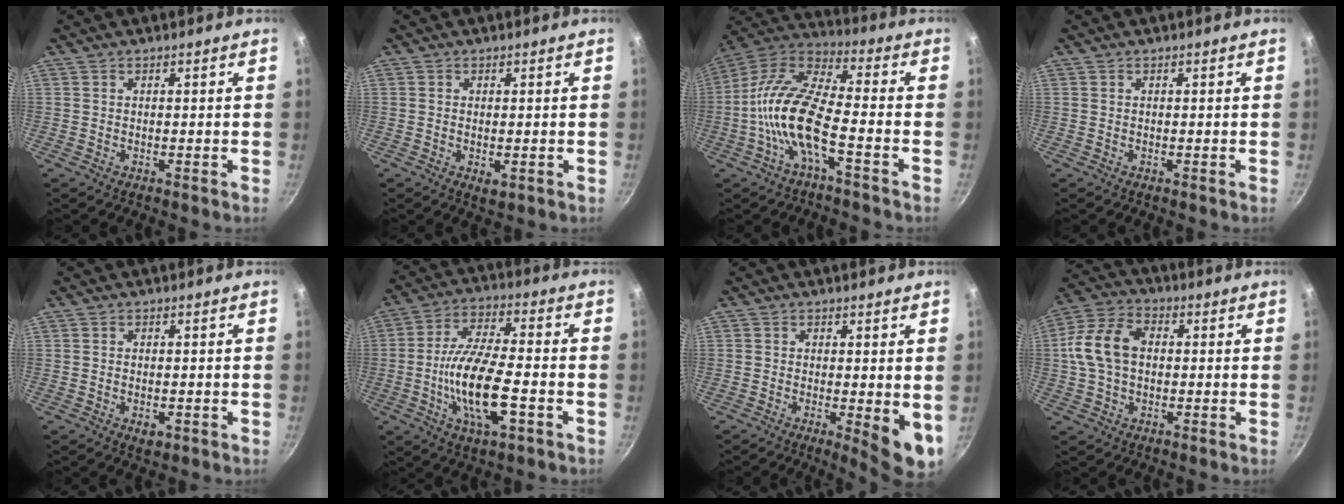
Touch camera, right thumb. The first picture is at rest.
{"total": 1.8, "force": [-0.5, 0.8, 1.5], "torque": [-0.025, -0.009, -0.007]}
{"total": 14.7, "force": [-4.7, 5.0, 13.0], "torque": [-0.257, 0.043, -0.108]}
{"total": 0.0}
{"total": 2.3, "force": [-0.9, 1.3, 1.7], "torque": [-0.025, -0.006, -0.014]}
{"total": 15.2, "force": [-4.3, 5.2, 13.7], "torque": [-0.254, 0.017, -0.084]}
{"total": 7.2, "force": [-1.0, 2.2, 6.8], "torque": [-0.079, -0.012, -0.009]}
{"total": 11.2, "force": [0.6, 7.8, 8.0], "torque": [-0.141, 0.026, -0.002]}